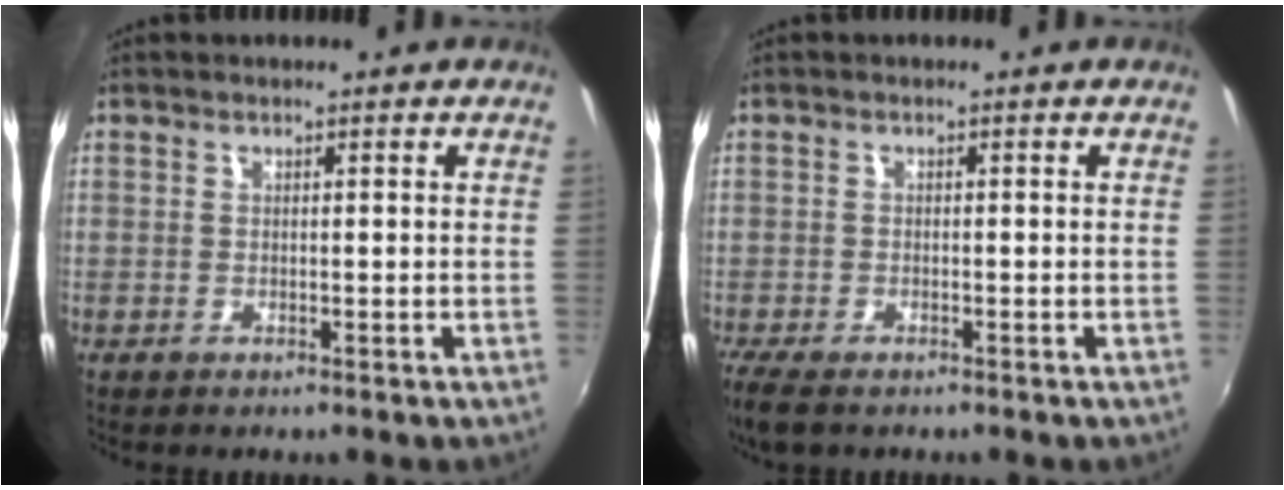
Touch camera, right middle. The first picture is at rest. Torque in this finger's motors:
{"motor_torque": [0.58, -0.34, 0.03, 0.03]}